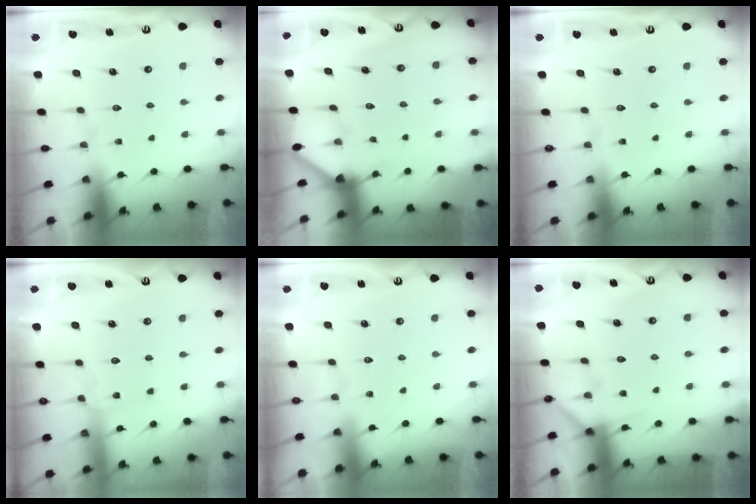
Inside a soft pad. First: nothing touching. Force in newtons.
{"total": 2.6, "press": 2.6, "slide": 0.4}
{"total": 0.0}
{"total": 1.8, "press": 1.8, "slide": 0.2}
{"total": 3.4, "press": 3.4, "slide": 0.5}
{"total": 4.9, "press": 4.8, "slide": 0.7}